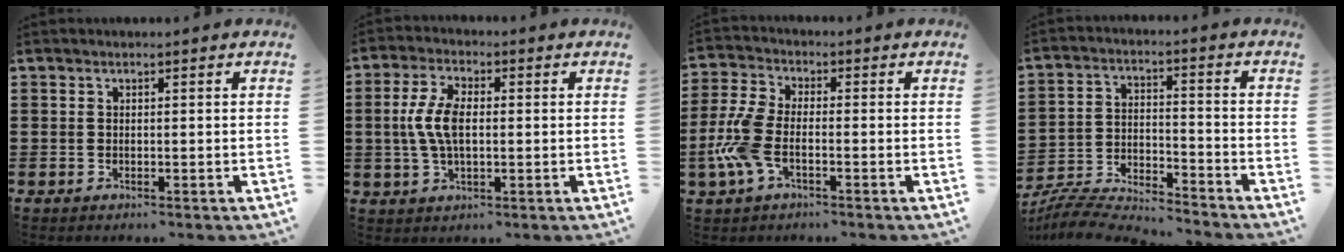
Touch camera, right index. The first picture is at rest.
{"total": 6.8, "force": [0.1, 3.0, 6.1], "torque": [-0.143, 0.000, -0.007]}
{"total": 7.0, "force": [-2.2, 3.3, 5.7], "torque": [-0.147, -0.005, -0.049]}
{"total": 6.3, "force": [-6.2, 0.5, 1.0], "torque": [-0.034, -0.001, -0.128]}